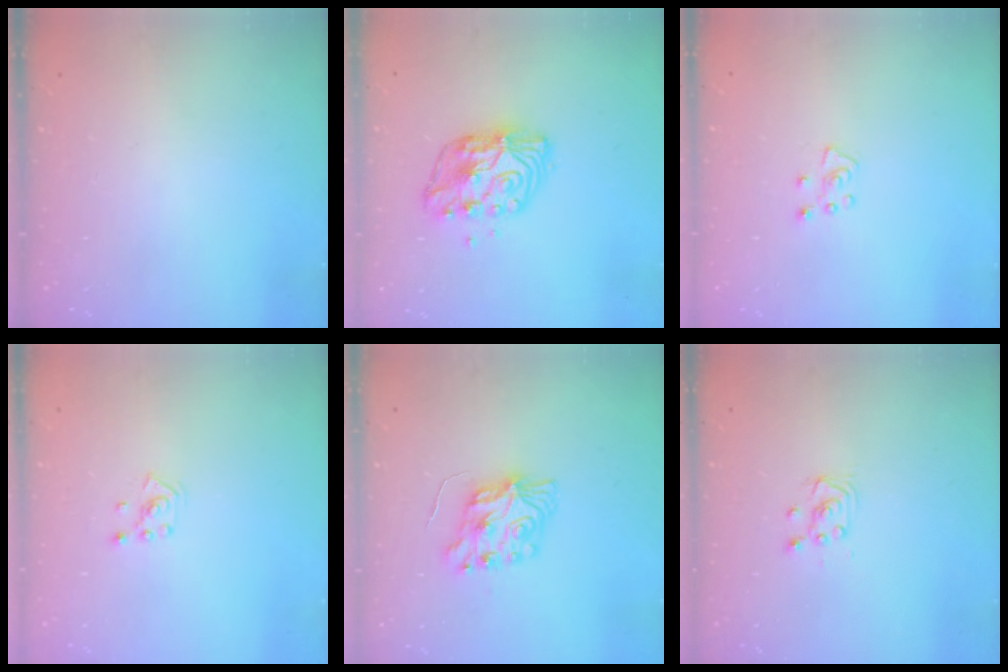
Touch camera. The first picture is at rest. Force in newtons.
{"total": 9.8, "press": 9.8, "slide": 0.7}
{"total": 5.0, "press": 5.0, "slide": 0.5}
{"total": 2.6, "press": 2.6, "slide": 0.5}
{"total": 7.9, "press": 7.9, "slide": 0.2}
{"total": 3.8, "press": 3.8, "slide": 0.3}